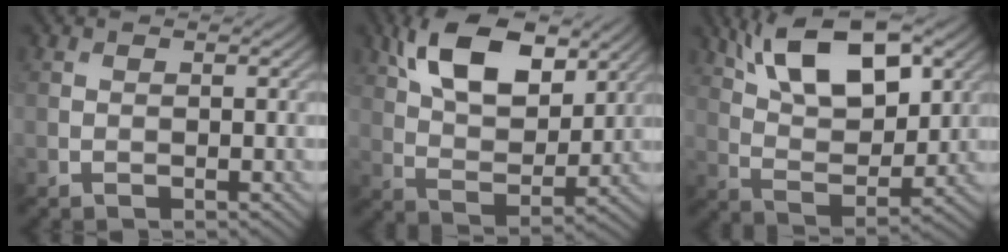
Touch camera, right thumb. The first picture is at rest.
{"total": 12.8, "force": [6.5, 6.5, 8.9], "torque": [-0.172, 0.007, 0.117]}
{"total": 13.0, "force": [6.7, 5.8, 9.5], "torque": [-0.171, 0.007, 0.112]}